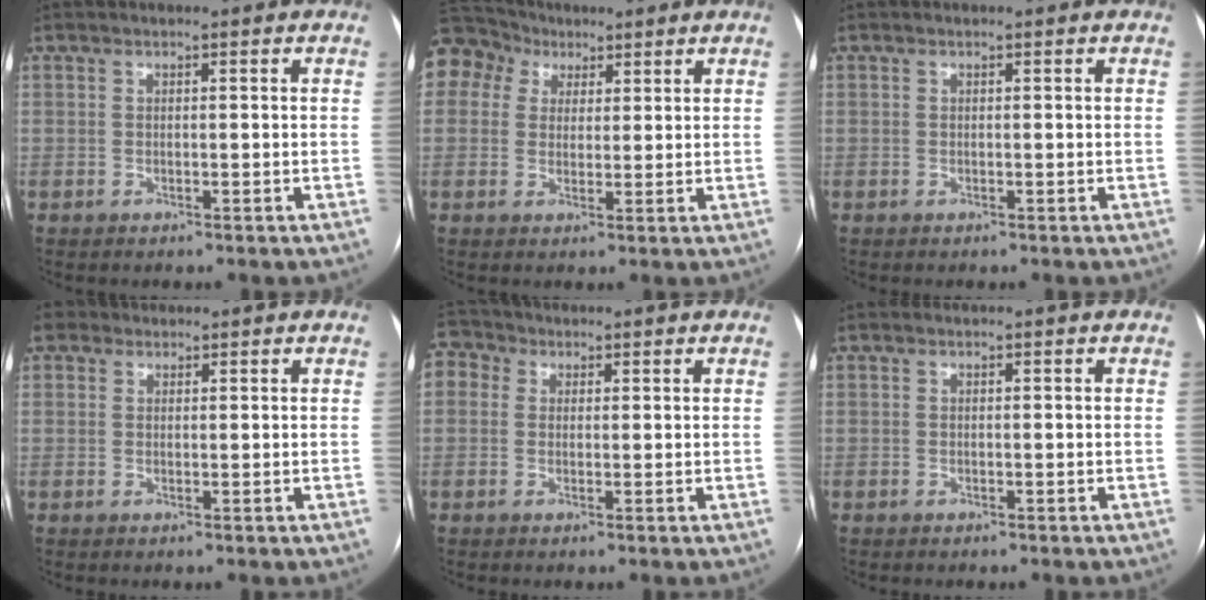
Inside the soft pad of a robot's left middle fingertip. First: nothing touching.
{"total": 12.1, "force": [5.9, 10.0, 3.5], "torque": [-0.108, 0.063, 0.113]}
{"total": 0.0}
{"total": 2.2, "force": [1.3, 1.7, 0.4], "torque": [-0.008, 0.016, 0.019]}
{"total": 4.7, "force": [1.6, 4.1, 1.6], "torque": [-0.042, 0.027, 0.028]}
{"total": 0.0}